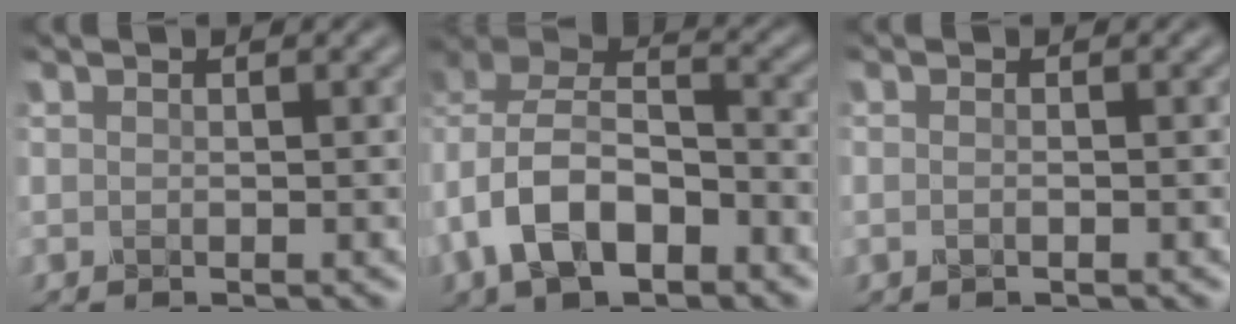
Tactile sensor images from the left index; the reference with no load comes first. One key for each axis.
{"total": 9.5, "fx": -3.2, "fy": 6.0, "fz": 6.6, "tx": -0.126, "ty": 0.001, "tz": -0.065}
{"total": 0.9, "fx": -0.2, "fy": 0.3, "fz": 0.8, "tx": -0.013, "ty": -0.005, "tz": -0.009}